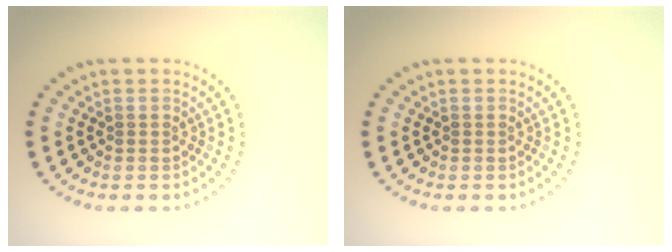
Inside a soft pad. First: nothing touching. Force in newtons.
{"total": 0.0}